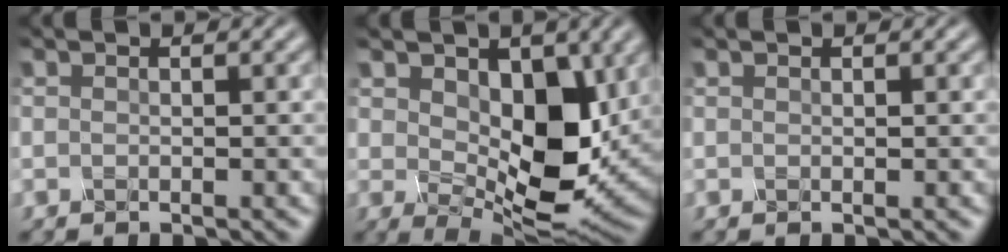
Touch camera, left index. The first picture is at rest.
{"total": 8.2, "force": [1.3, 4.8, 6.5], "torque": [-0.115, -0.010, 0.031]}
{"total": 0.0}